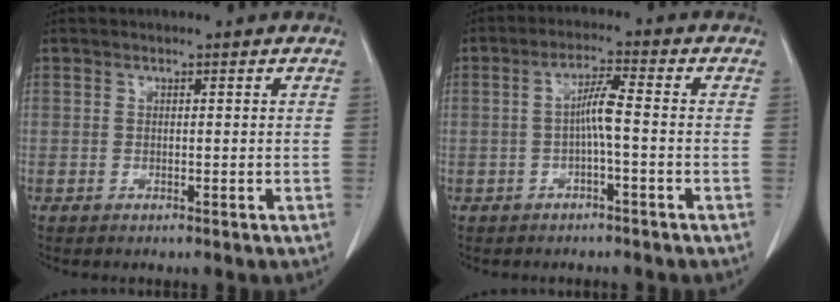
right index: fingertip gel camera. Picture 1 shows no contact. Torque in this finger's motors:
{"motor_torque": [0.67, 0.28, 0.33, 0.10]}